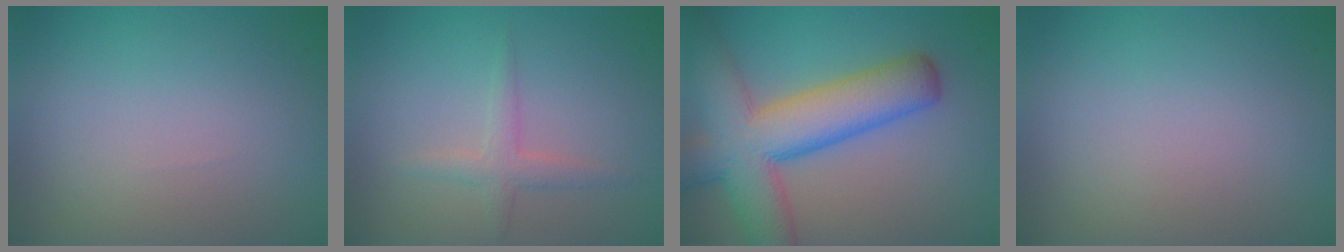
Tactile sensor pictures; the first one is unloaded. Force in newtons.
{"total": 1.9, "press": 1.9, "slide": 0.1}
{"total": 10.4, "press": 10.4, "slide": 0.5}
{"total": 0.0}